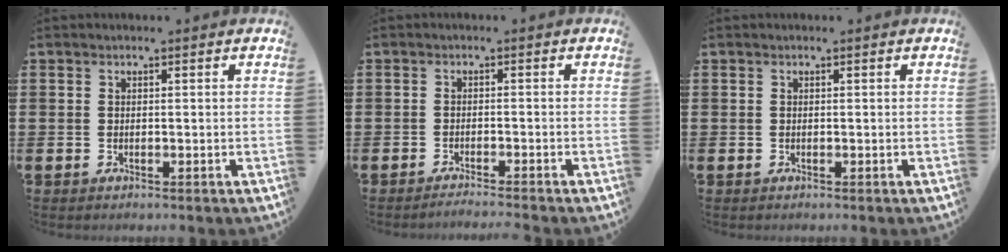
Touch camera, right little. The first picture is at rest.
{"total": 1.2, "force": [-1.2, -0.3, 0.3], "torque": [-0.003, -0.001, -0.023]}
{"total": 0.0}